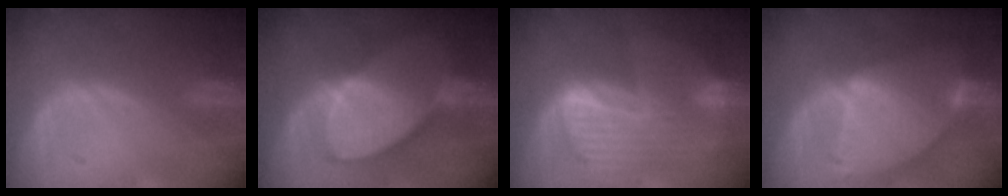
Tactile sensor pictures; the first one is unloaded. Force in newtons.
{"total": 8.9, "press": 8.0, "slide": 3.9}
{"total": 9.9, "press": 8.4, "slide": 5.1}
{"total": 9.5, "press": 8.1, "slide": 4.8}